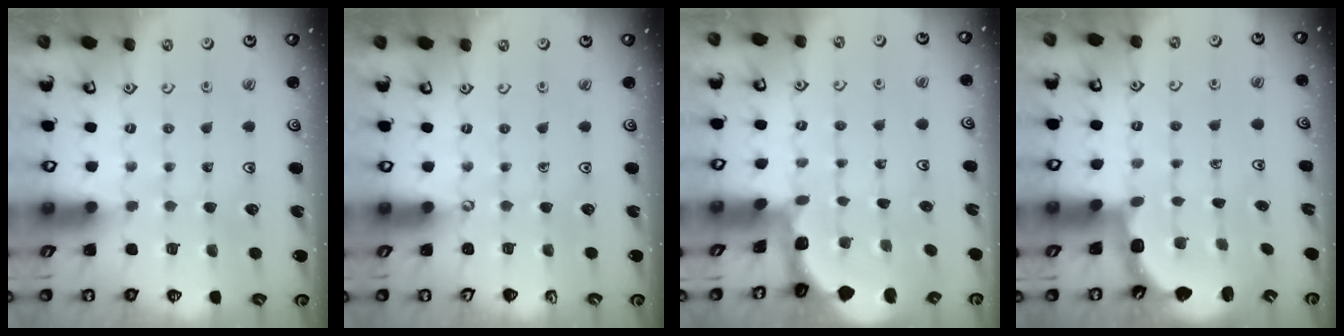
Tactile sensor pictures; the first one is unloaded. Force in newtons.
{"total": 0.0}
{"total": 1.6, "press": 1.5, "slide": 0.3}
{"total": 3.4, "press": 2.4, "slide": 2.4}